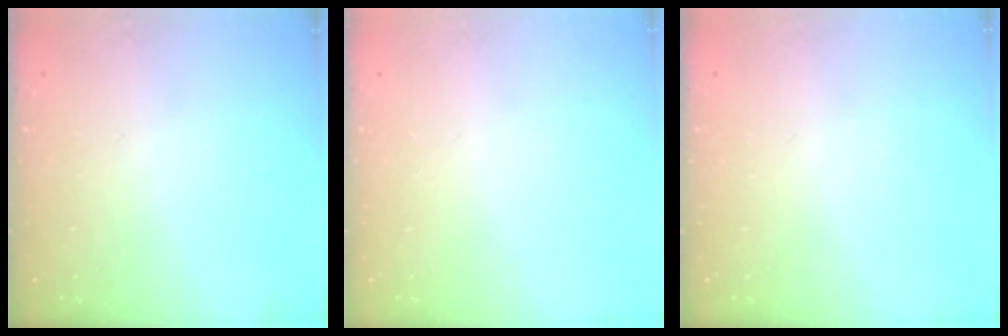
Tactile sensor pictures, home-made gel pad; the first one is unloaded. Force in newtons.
{"total": 0.0}
{"total": 0.0}